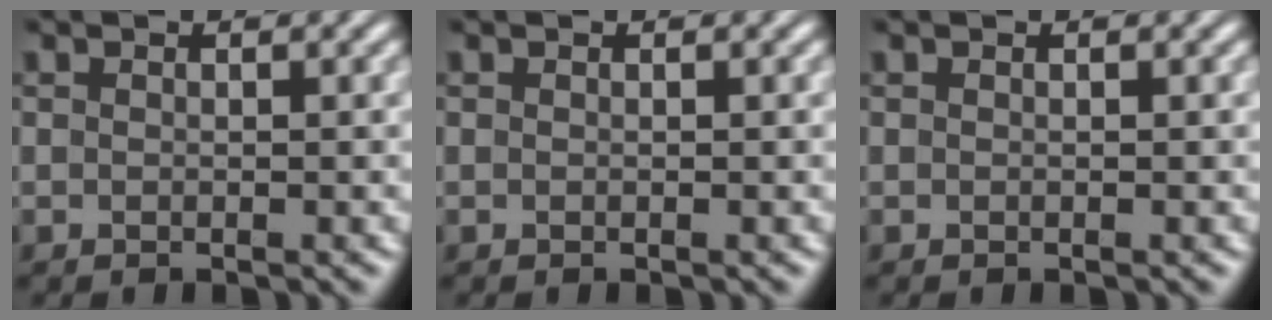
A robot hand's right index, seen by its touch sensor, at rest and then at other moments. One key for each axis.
{"total": 0.0}
{"total": 0.0}